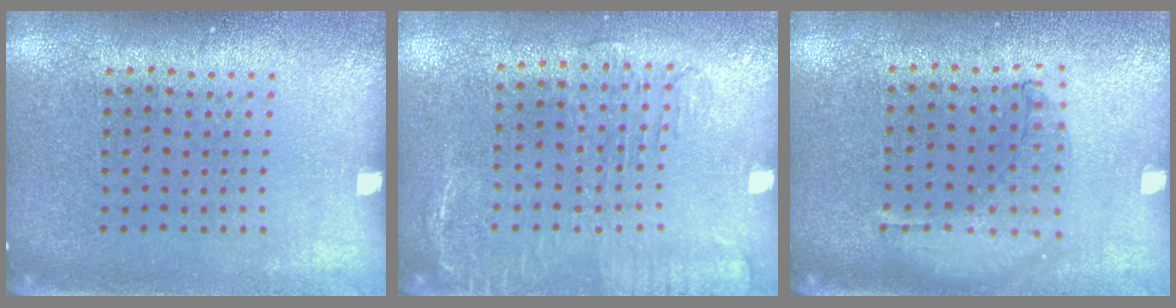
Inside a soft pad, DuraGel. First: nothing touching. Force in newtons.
{"total": 1.9, "press": 1.5, "slide": 1.2}
{"total": 0.9, "press": 0.9, "slide": 0.2}